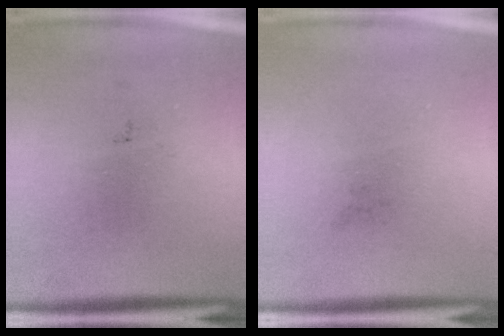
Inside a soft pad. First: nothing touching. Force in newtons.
{"total": 0.0}